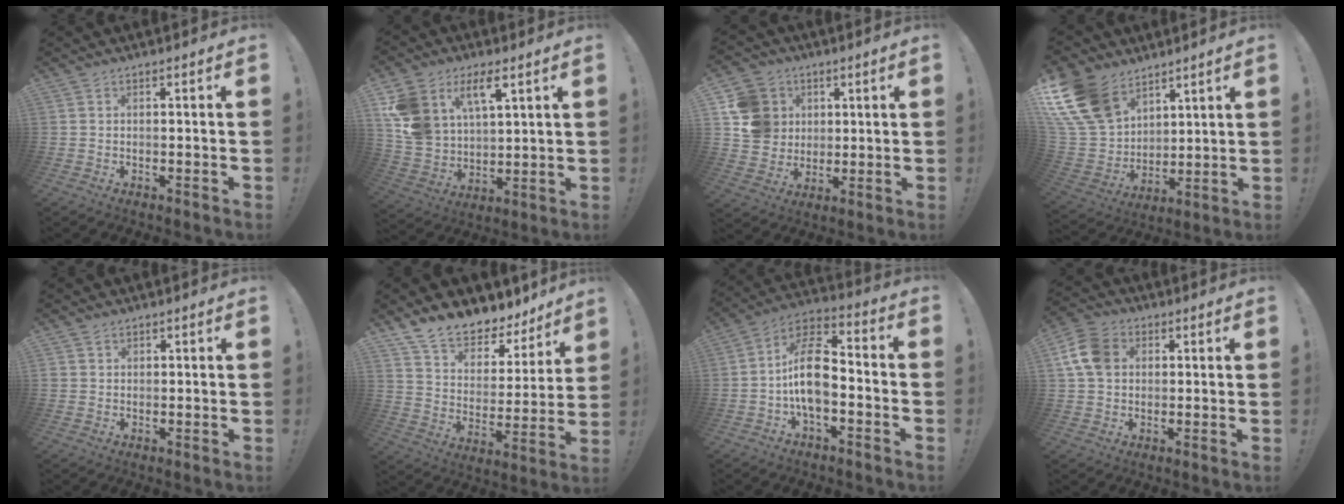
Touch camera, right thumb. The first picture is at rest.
{"total": 13.1, "force": [7.1, 8.6, 6.8], "torque": [-0.152, -0.034, 0.139]}
{"total": 13.7, "force": [3.5, 12.4, 4.6], "torque": [-0.073, -0.007, 0.077]}
{"total": 19.0, "force": [11.0, 12.1, 9.5], "torque": [-0.193, -0.062, 0.217]}
{"total": 1.6, "force": [1.0, 1.2, -0.2], "torque": [0.013, -0.001, 0.017]}
{"total": 12.2, "force": [10.8, 4.7, 3.4], "torque": [-0.071, -0.094, 0.194]}
{"total": 13.8, "force": [-2.8, 7.9, 11.0], "torque": [-0.195, 0.025, -0.047]}
{"total": 10.9, "force": [2.4, 8.5, 6.4], "torque": [-0.121, 0.006, 0.049]}